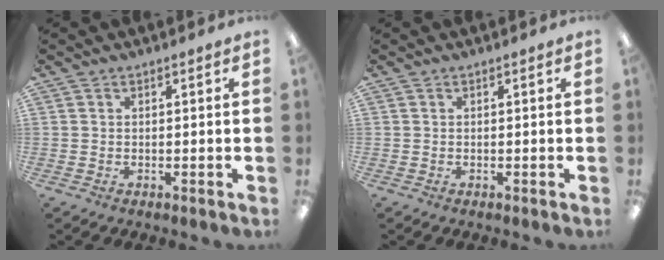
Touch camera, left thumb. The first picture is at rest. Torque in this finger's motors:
{"motor_torque": [0.01, 0.01, 0.04, -0.04, 0.00]}